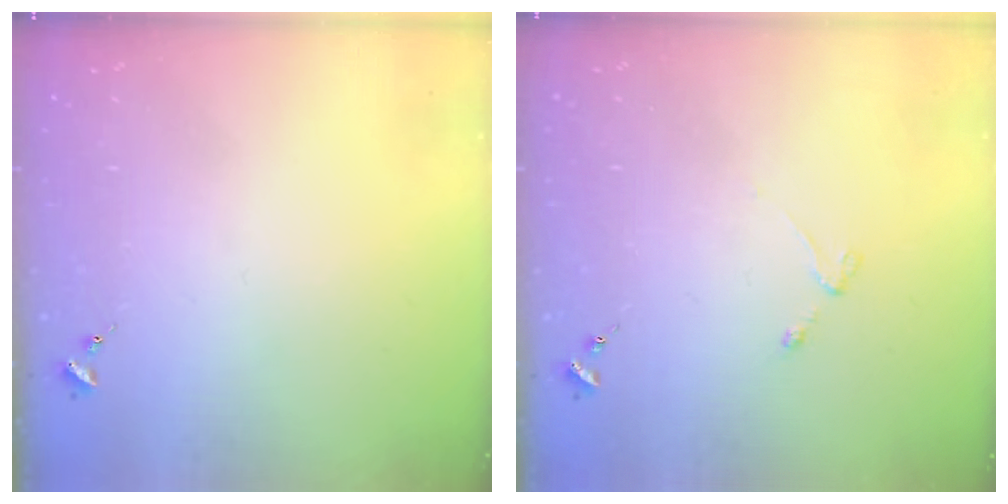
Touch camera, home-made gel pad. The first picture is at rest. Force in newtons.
{"total": 3.0, "press": 2.9, "slide": 0.5}